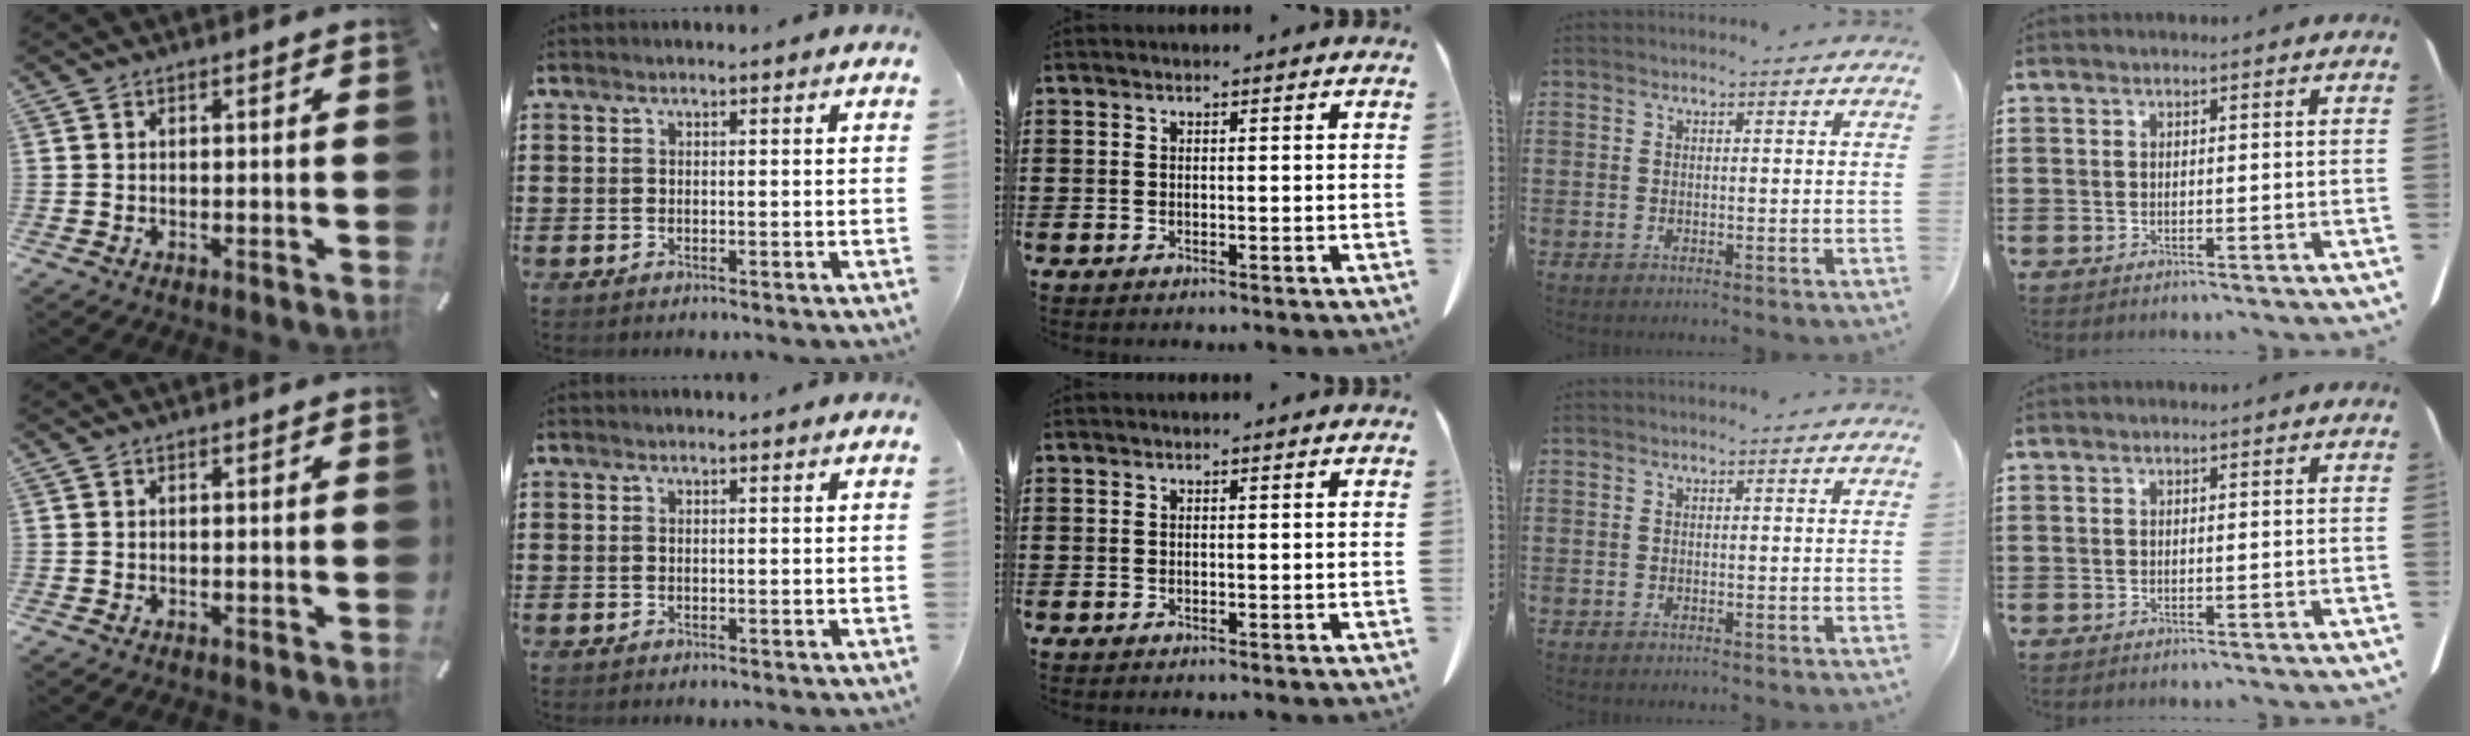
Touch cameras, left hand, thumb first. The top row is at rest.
{}